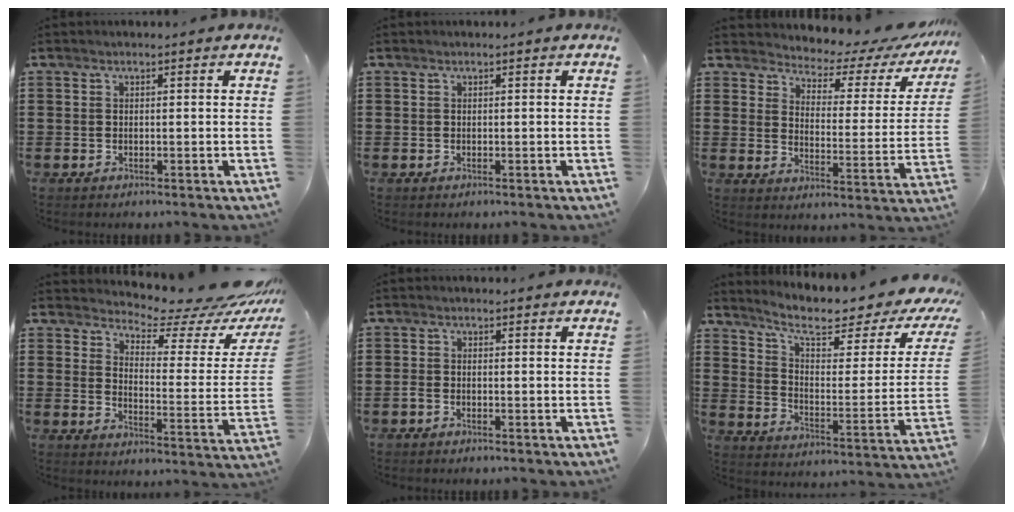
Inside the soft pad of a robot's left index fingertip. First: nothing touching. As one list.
[{"total": 0.0}, {"total": 3.8, "force": [3.5, 1.1, 0.9], "torque": [-0.034, -0.035, 0.052]}, {"total": 6.8, "force": [6.3, 0.9, 2.3], "torque": [-0.052, -0.055, 0.104]}, {"total": 1.0, "force": [-0.7, 0.3, 0.7], "torque": [-0.016, -0.003, -0.012]}, {"total": 7.9, "force": [5.9, 1.7, 5.0], "torque": [-0.098, -0.044, 0.090]}]